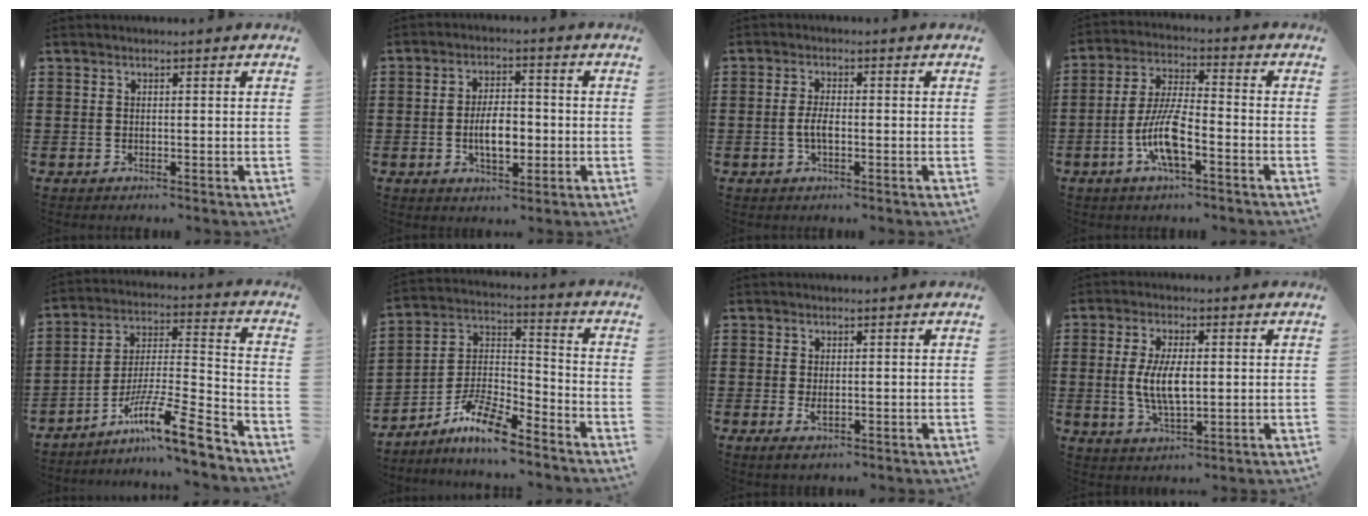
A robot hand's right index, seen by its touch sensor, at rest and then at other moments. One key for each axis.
{"total": 5.7, "fx": -1.1, "fy": 2.8, "fz": 4.9, "tx": -0.078, "ty": 0.000, "tz": -0.025}
{"total": 2.8, "fx": -0.6, "fy": 0.9, "fz": 2.5, "tx": -0.063, "ty": -0.006, "tz": -0.016}
{"total": 9.1, "fx": -3.6, "fy": 2.4, "fz": 8.0, "tx": -0.184, "ty": -0.012, "tz": -0.074}
{"total": 13.0, "fx": -9.7, "fy": 1.4, "fz": 8.5, "tx": -0.142, "ty": 0.018, "tz": -0.181}
{"total": 9.4, "fx": -7.7, "fy": 2.3, "fz": 5.0, "tx": -0.114, "ty": 0.015, "tz": -0.152}
{"total": 1.7, "fx": -0.3, "fy": 0.6, "fz": 1.5, "tx": -0.030, "ty": -0.002, "tz": -0.005}
{"total": 7.0, "fx": 0.0, "fy": 2.9, "fz": 6.4, "tx": -0.140, "ty": -0.002, "tz": -0.007}